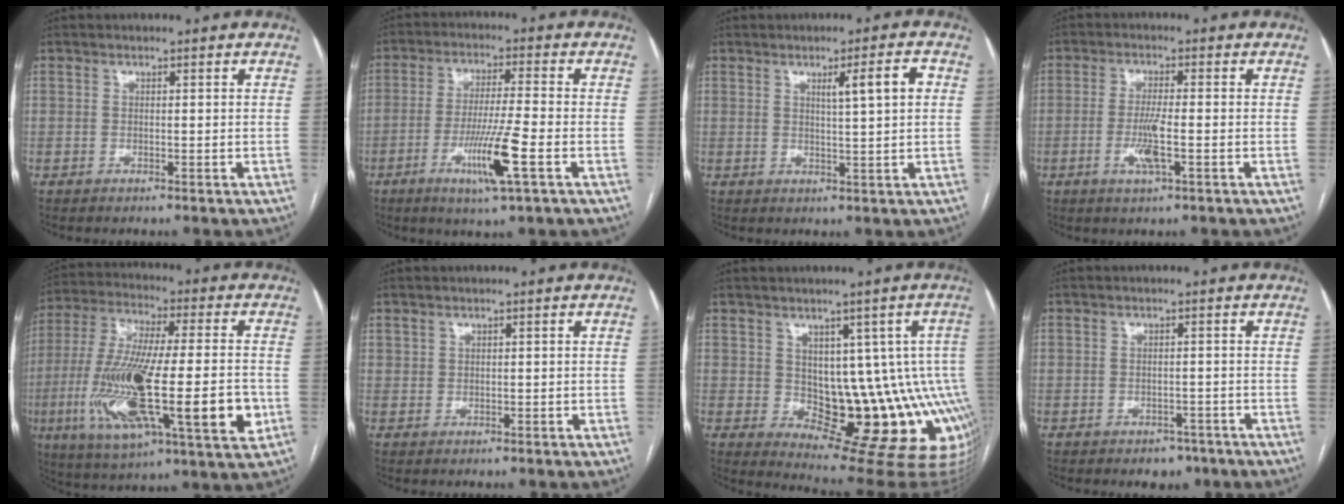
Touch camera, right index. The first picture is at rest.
{"total": 9.6, "force": [-3.8, -0.3, 8.8], "torque": [-0.169, -0.015, -0.066]}
{"total": 4.8, "force": [1.4, -0.2, 4.6], "torque": [-0.068, 0.002, 0.022]}
{"total": 4.8, "force": [-1.4, 0.3, 4.6], "torque": [-0.096, -0.008, -0.023]}
{"total": 25.2, "force": [-6.0, 5.0, 24.0], "torque": [-0.439, -0.030, -0.092]}
{"total": 0.9, "force": [0.6, 0.7, 0.1], "torque": [0.001, 0.002, 0.012]}
{"total": 14.0, "force": [-1.5, 7.1, 12.0], "torque": [-0.090, 0.021, -0.002]}
{"total": 2.9, "force": [-1.9, 2.0, 0.9], "torque": [-0.005, 0.007, -0.017]}